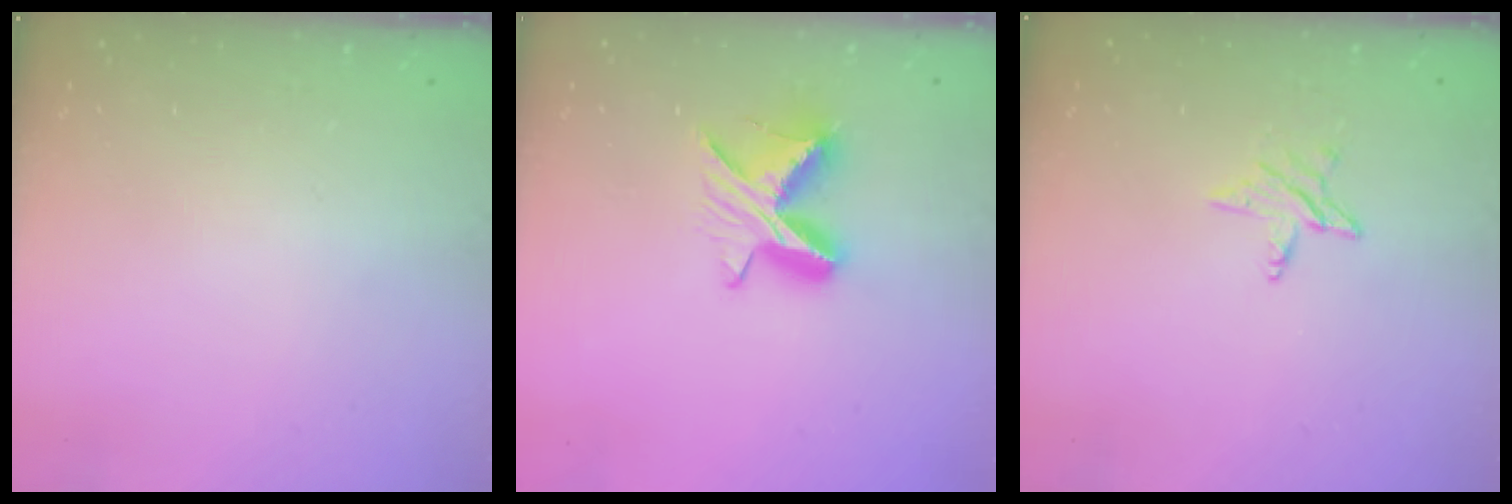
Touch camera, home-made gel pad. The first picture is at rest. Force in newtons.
{"total": 9.0, "press": 9.0, "slide": 0.3}
{"total": 3.8, "press": 3.8, "slide": 0.3}